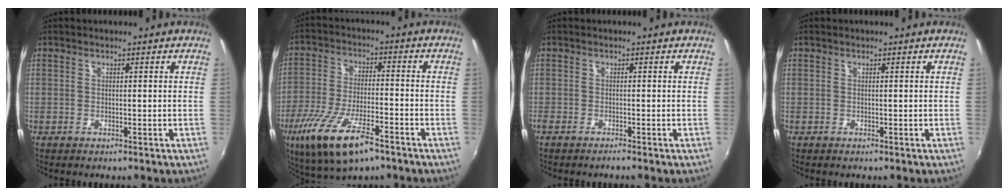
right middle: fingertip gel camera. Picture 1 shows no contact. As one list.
[{"total": 15.6, "force": [-9.2, 5.1, 11.6], "torque": [-0.241, -0.041, -0.168]}, {"total": 1.2, "force": [-1.1, -0.2, 0.5], "torque": [-0.008, -0.007, -0.021]}, {"total": 0.0}]